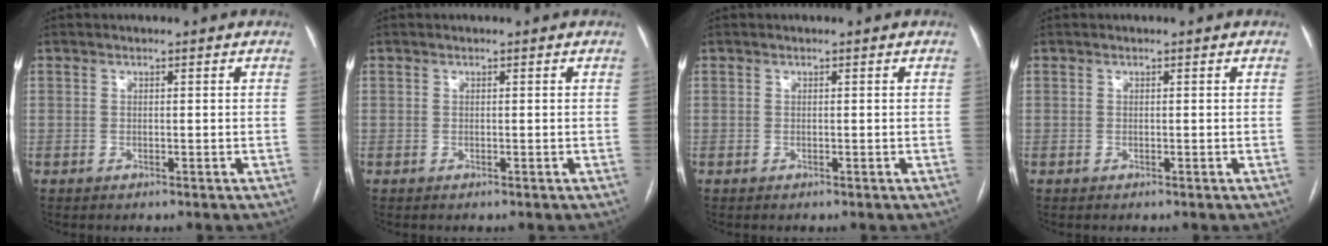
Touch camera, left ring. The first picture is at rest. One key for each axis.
{"total": 0.0}
{"total": 0.0}
{"total": 0.0}